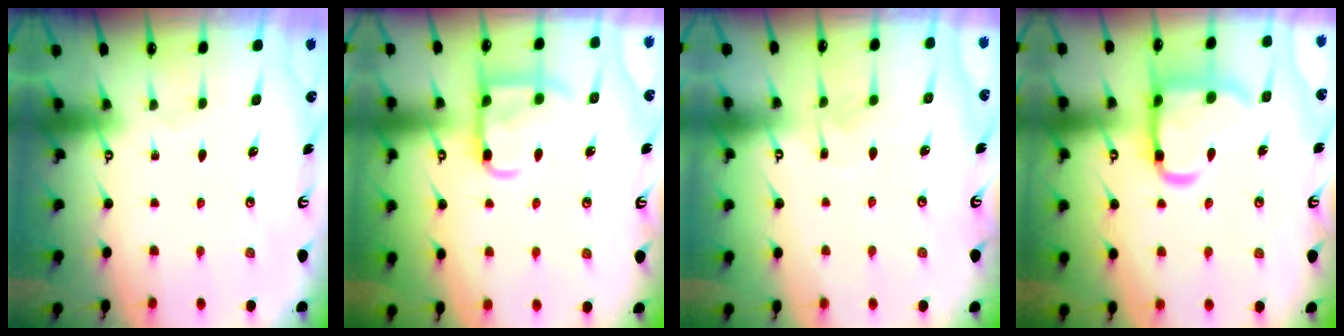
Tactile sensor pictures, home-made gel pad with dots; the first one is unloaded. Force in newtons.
{"total": 13.1, "press": 13.1, "slide": 1.3}
{"total": 3.7, "press": 3.7, "slide": 0.4}
{"total": 17.4, "press": 17.3, "slide": 1.6}